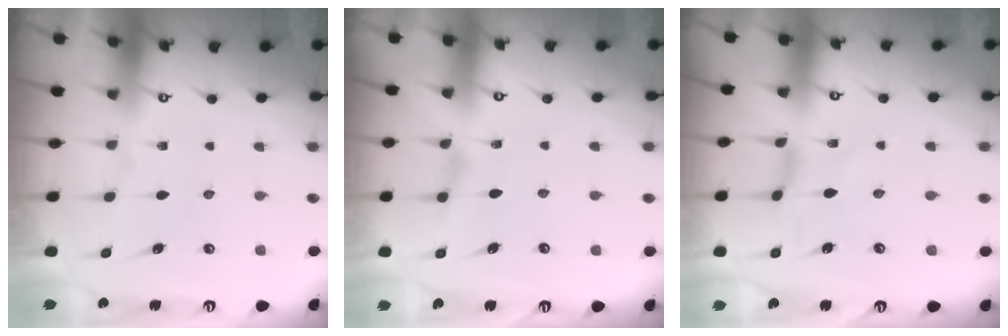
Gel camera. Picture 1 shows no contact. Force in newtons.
{"total": 1.6, "press": 1.6, "slide": 0.4}
{"total": 1.0, "press": 0.9, "slide": 0.4}